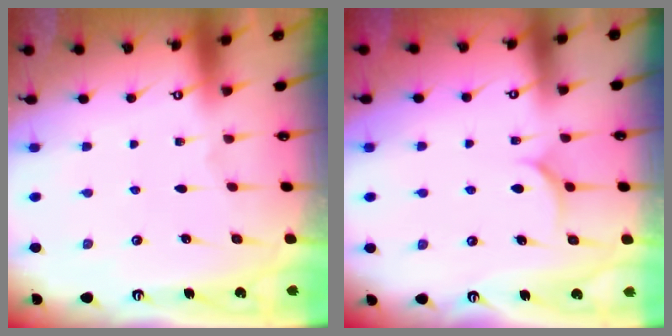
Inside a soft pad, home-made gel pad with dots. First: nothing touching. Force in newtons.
{"total": 6.4, "press": 6.4, "slide": 0.5}